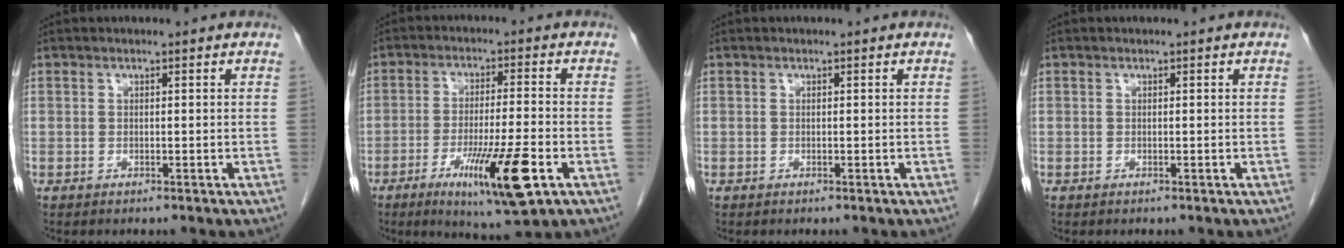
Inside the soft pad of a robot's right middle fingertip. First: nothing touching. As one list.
[{"total": 11.7, "force": [-5.0, 0.7, 10.6], "torque": [-0.181, -0.030, -0.077]}, {"total": 0.0}, {"total": 0.0}]